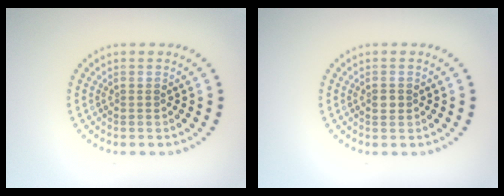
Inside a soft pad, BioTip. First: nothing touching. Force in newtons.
{"total": 1.2, "press": 1.2, "slide": 0.2}